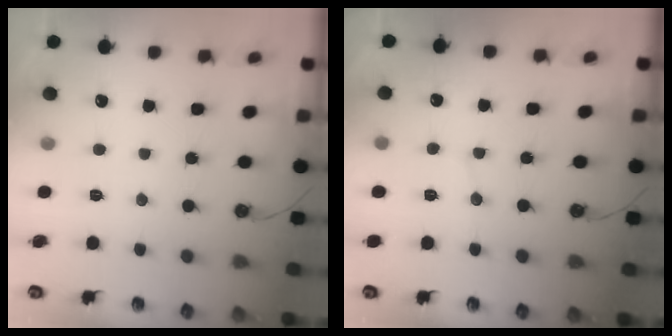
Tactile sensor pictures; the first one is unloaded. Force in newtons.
{"total": 4.4, "press": 4.4, "slide": 0.5}